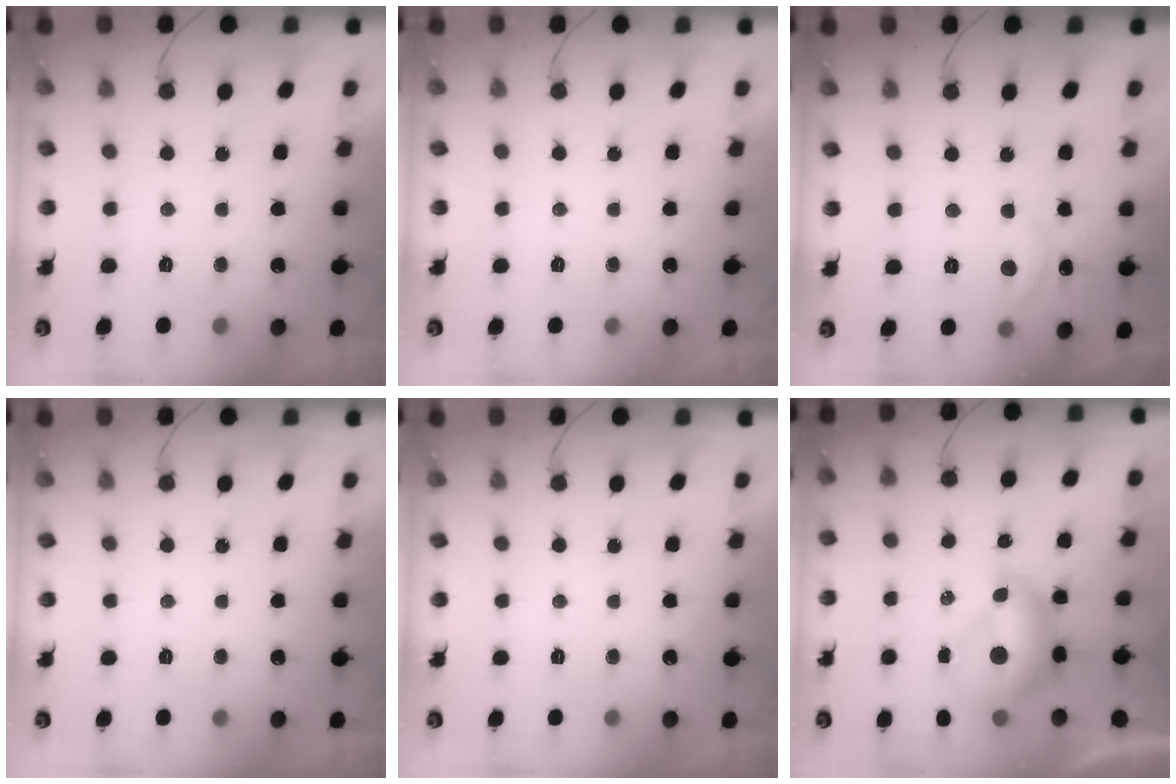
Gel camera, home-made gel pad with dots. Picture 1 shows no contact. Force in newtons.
{"total": 0.0}
{"total": 5.0, "press": 5.0, "slide": 0.2}
{"total": 0.0}
{"total": 0.0}
{"total": 8.5, "press": 8.4, "slide": 0.8}